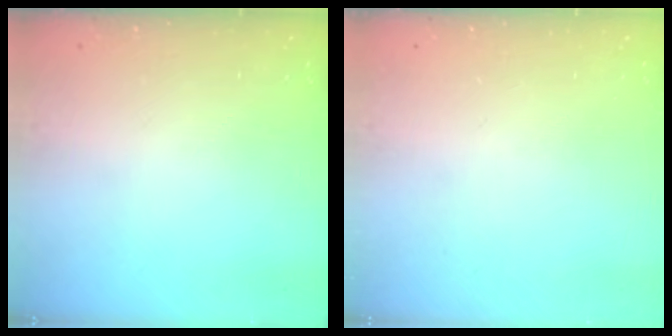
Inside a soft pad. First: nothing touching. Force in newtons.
{"total": 0.0}